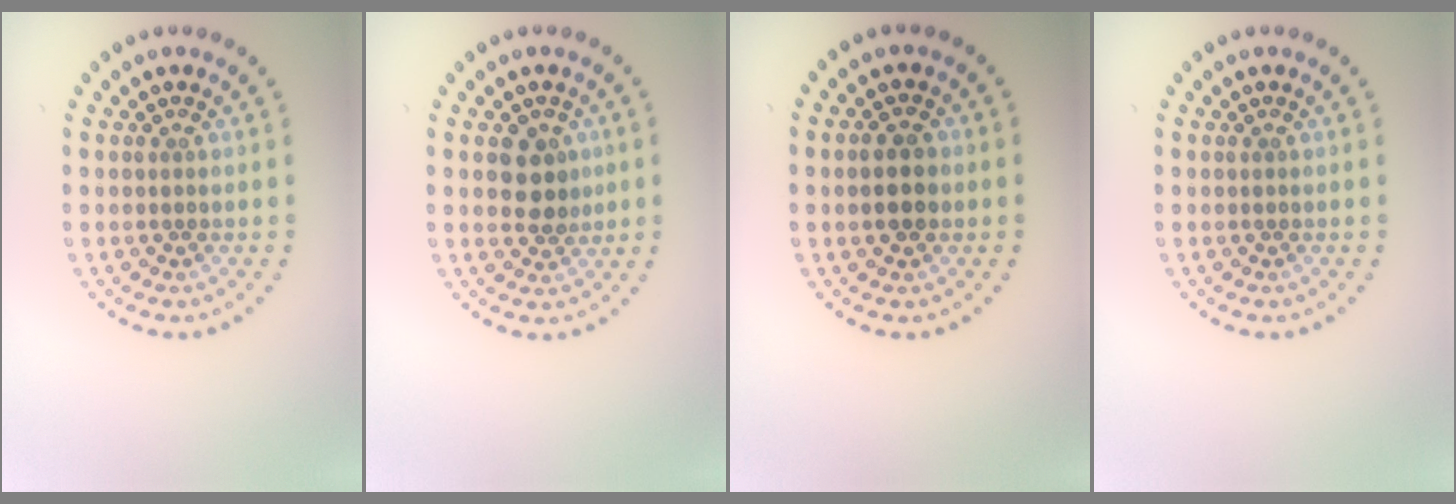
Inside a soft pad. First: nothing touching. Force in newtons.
{"total": 2.7, "press": 2.6, "slide": 0.9}
{"total": 2.4, "press": 2.4, "slide": 0.1}
{"total": 0.0}